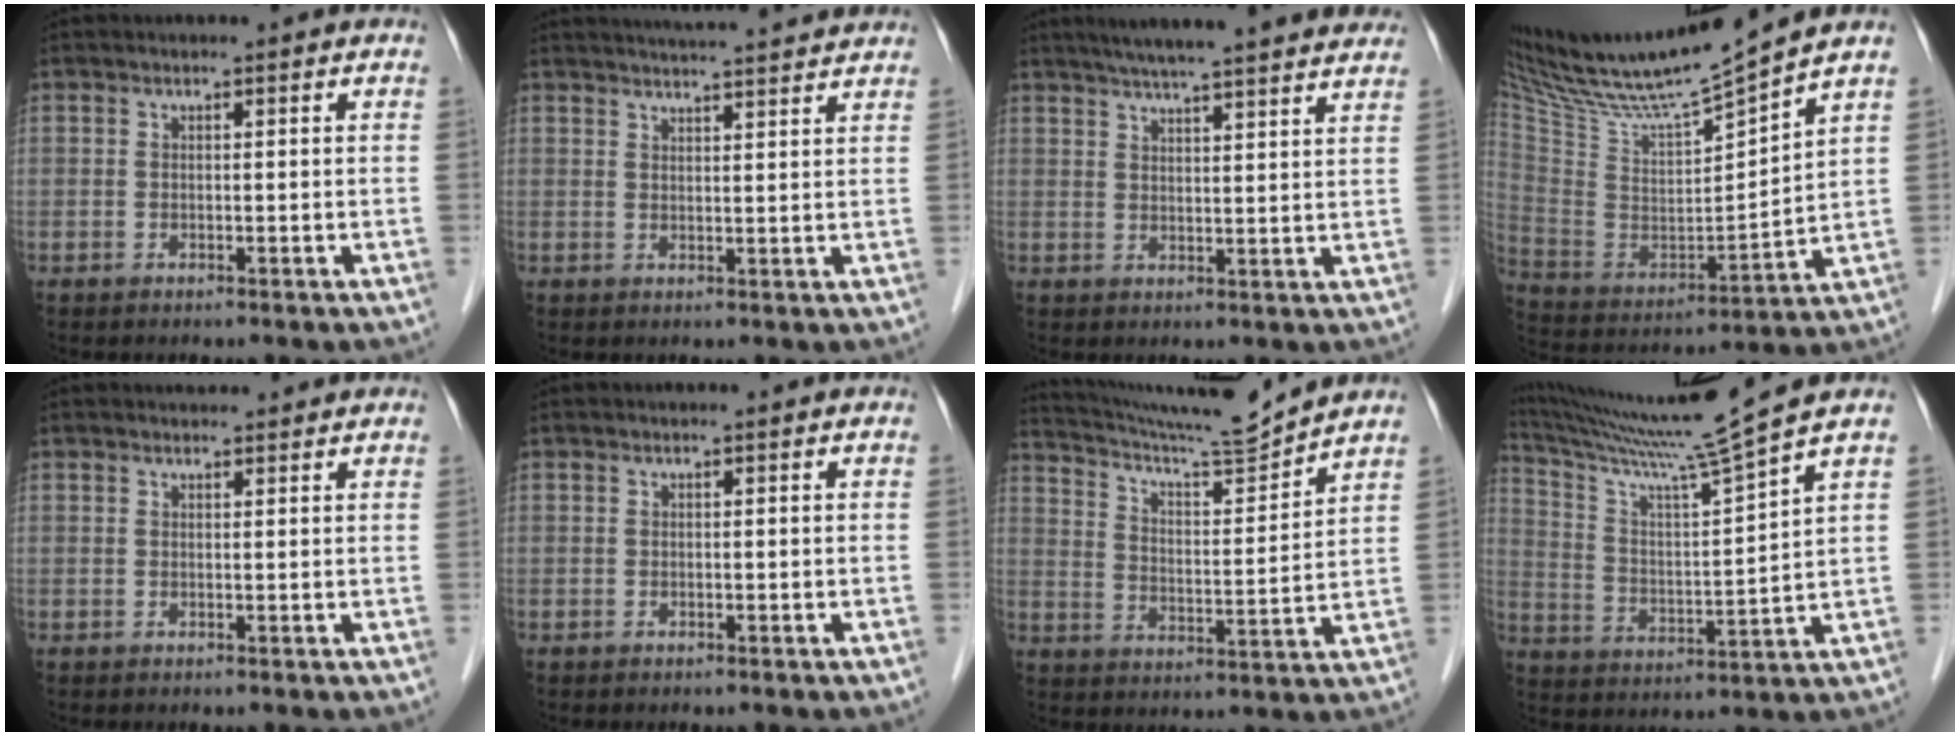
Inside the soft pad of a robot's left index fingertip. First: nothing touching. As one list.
[{"total": 10.9, "force": [10.3, 0.2, 3.7], "torque": [-0.058, 0.020, 0.128]}, {"total": 18.4, "force": [16.1, 0.8, 8.7], "torque": [-0.132, 0.019, 0.207]}, {"total": 19.8, "force": [17.3, -0.4, 9.6], "torque": [-0.177, -0.021, 0.310]}, {"total": 2.9, "force": [2.8, 0.6, 0.6], "torque": [-0.010, 0.021, 0.036]}, {"total": 0.0}, {"total": 12.9, "force": [12.4, -2.1, 3.0], "torque": [-0.064, -0.027, 0.207]}, {"total": 14.5, "force": [12.6, -4.0, 5.8], "torque": [-0.112, -0.035, 0.219]}]